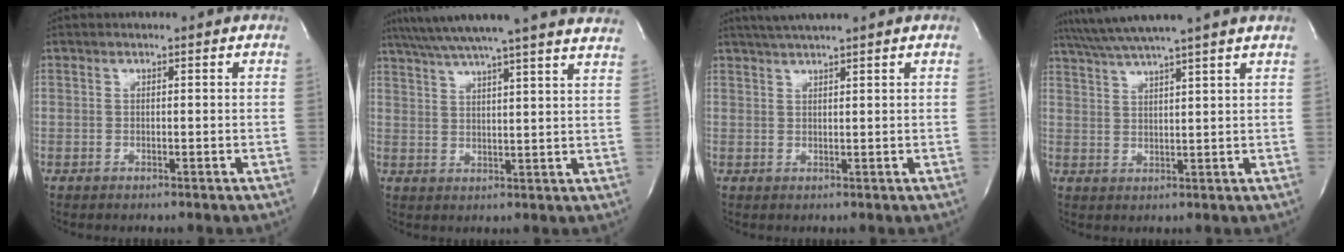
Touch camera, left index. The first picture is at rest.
{"total": 24.6, "force": [22.0, -0.4, 11.0], "torque": [-0.188, -0.014, 0.283]}
{"total": 4.8, "force": [4.0, -0.7, 2.5], "torque": [-0.044, 0.021, 0.072]}
{"total": 10.4, "force": [8.9, -1.8, 5.0], "torque": [-0.091, 0.017, 0.132]}